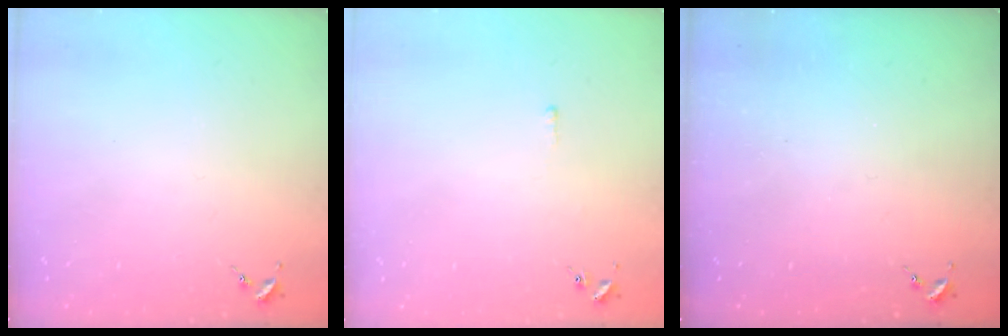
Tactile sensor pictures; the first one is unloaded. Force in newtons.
{"total": 2.6, "press": 2.6, "slide": 0.4}
{"total": 0.0}